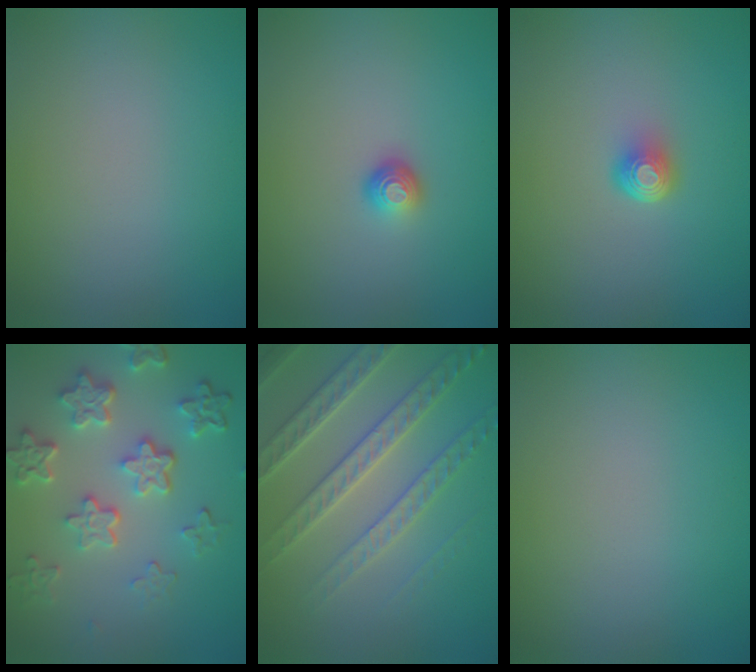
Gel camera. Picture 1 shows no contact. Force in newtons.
{"total": 1.4, "press": 1.0, "slide": 1.0}
{"total": 2.0, "press": 1.3, "slide": 1.6}
{"total": 5.9, "press": 4.5, "slide": 3.9}
{"total": 4.8, "press": 4.6, "slide": 1.3}
{"total": 0.0}